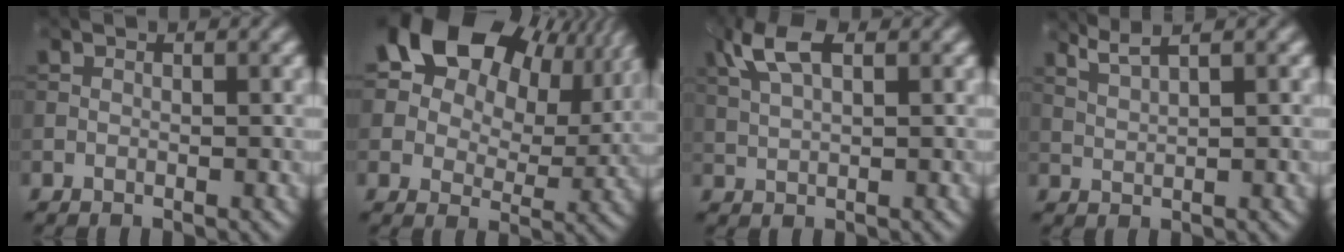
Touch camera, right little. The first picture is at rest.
{"total": 18.7, "force": [10.1, 12.1, 10.1], "torque": [-0.210, 0.072, 0.169]}
{"total": 4.2, "force": [1.9, 1.7, 3.3], "torque": [-0.079, 0.010, 0.038]}
{"total": 3.0, "force": [2.2, 0.5, 1.9], "torque": [-0.033, 0.006, 0.037]}